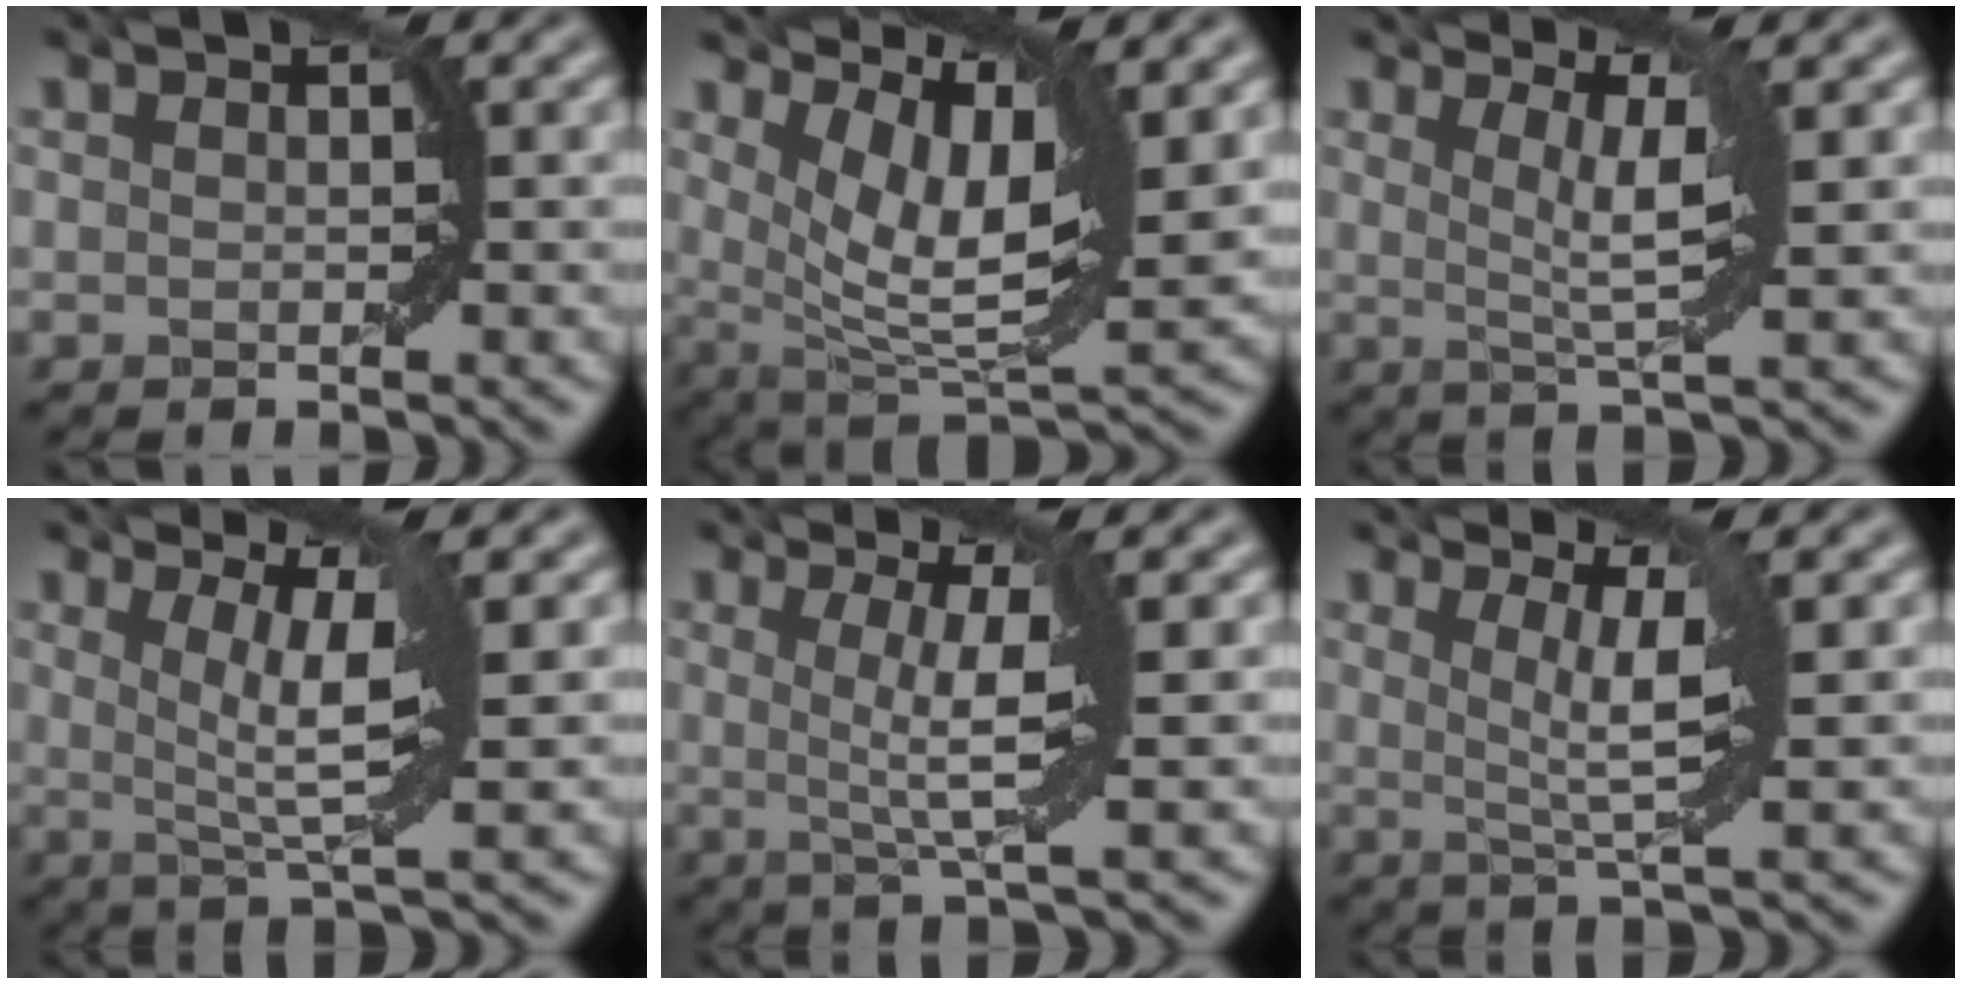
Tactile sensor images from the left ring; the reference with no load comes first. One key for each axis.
{"total": 7.2, "fx": 3.1, "fy": 2.3, "fz": 6.1, "tx": -0.119, "ty": 0.001, "tz": 0.063}
{"total": 3.5, "fx": 0.7, "fy": 0.4, "fz": 3.4, "tx": -0.063, "ty": 0.001, "tz": 0.020}
{"total": 4.8, "fx": 0.5, "fy": 0.8, "fz": 4.7, "tx": -0.089, "ty": -0.002, "tz": 0.017}
{"total": 4.5, "fx": 0.2, "fy": 0.4, "fz": 4.5, "tx": -0.083, "ty": 0.002, "tz": 0.009}
{"total": 3.7, "fx": 0.4, "fy": 0.5, "fz": 3.6, "tx": -0.071, "ty": 0.000, "tz": 0.017}